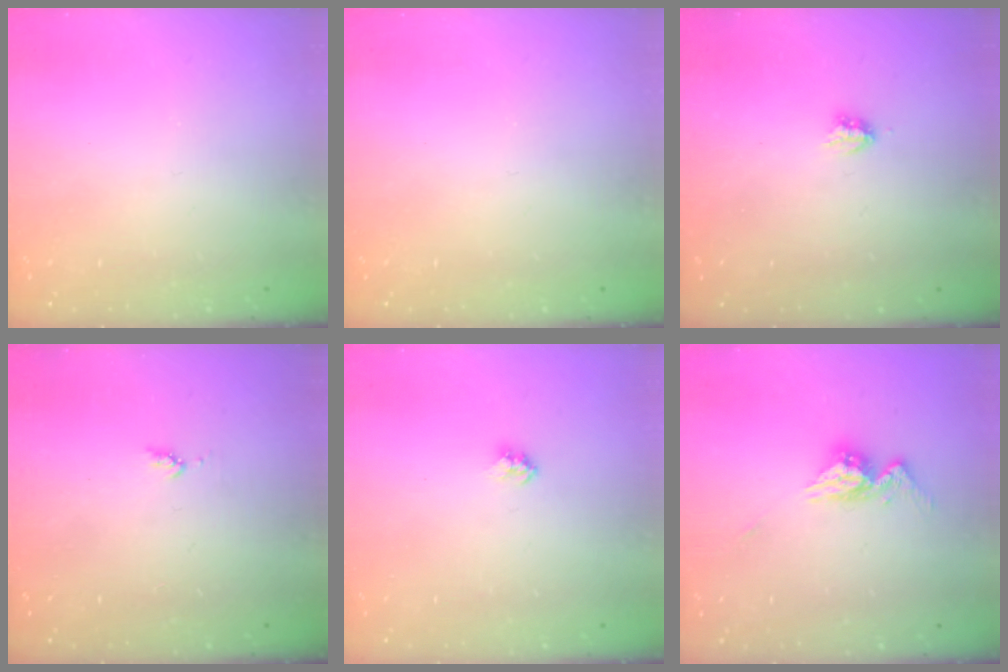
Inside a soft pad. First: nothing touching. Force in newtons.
{"total": 0.0}
{"total": 2.9, "press": 2.9, "slide": 0.5}
{"total": 4.4, "press": 4.3, "slide": 0.4}
{"total": 2.4, "press": 2.4, "slide": 0.2}
{"total": 9.4, "press": 9.4, "slide": 0.8}